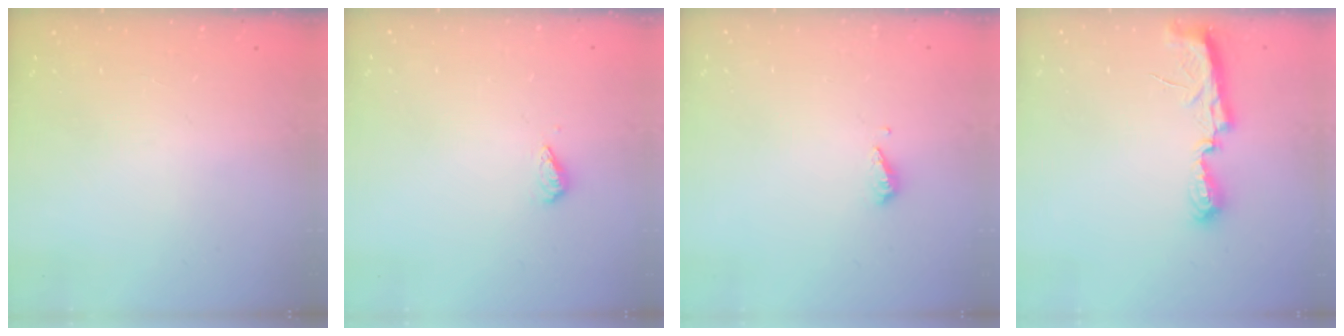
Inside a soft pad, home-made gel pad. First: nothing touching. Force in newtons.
{"total": 3.0, "press": 2.9, "slide": 0.6}
{"total": 3.1, "press": 3.1, "slide": 0.2}
{"total": 7.0, "press": 7.0, "slide": 0.6}